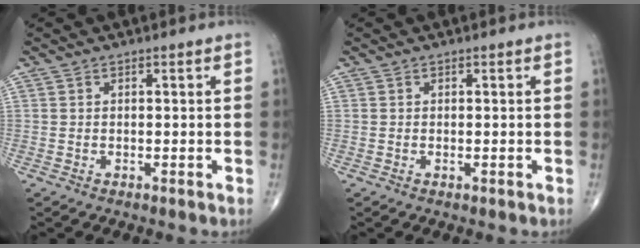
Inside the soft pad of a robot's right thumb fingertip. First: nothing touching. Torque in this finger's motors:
{"motor_torque": [-0.25, 0.31, -0.09, 0.26, 0.03]}